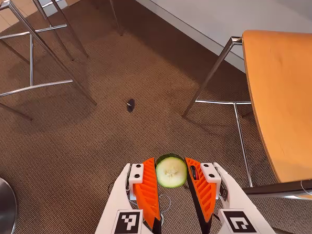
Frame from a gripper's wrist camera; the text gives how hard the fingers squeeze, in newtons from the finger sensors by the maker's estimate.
{"total": 7.9, "left": 7.4, "right": 8.3}